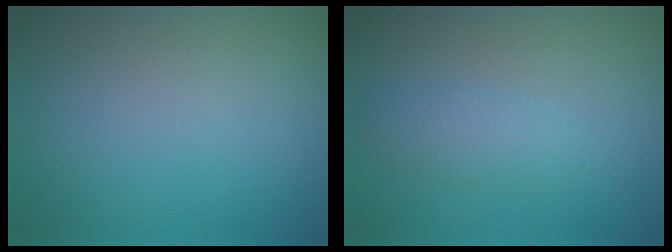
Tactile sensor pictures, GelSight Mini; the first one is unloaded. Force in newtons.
{"total": 2.0, "press": 2.0, "slide": 0.1}